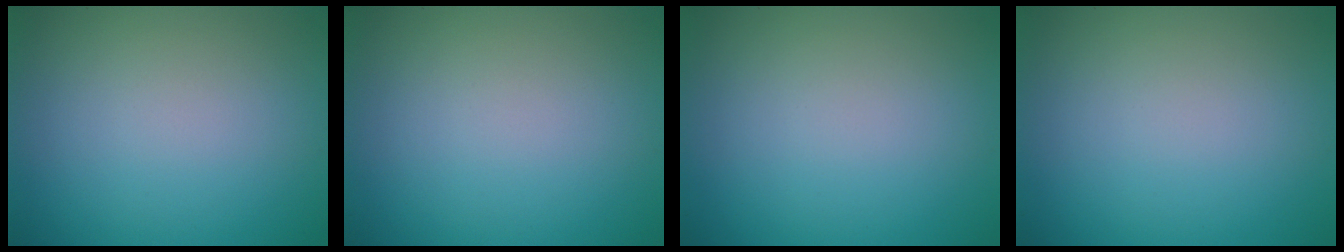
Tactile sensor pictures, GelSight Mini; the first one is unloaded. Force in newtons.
{"total": 0.0}
{"total": 0.0}
{"total": 0.0}